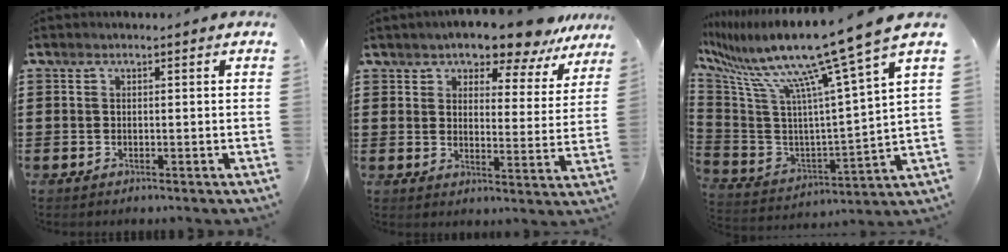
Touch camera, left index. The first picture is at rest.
{"total": 6.8, "force": [6.3, 1.0, 2.1], "torque": [-0.053, -0.037, 0.108]}
{"total": 14.7, "force": [11.2, -0.2, 9.5], "torque": [-0.215, -0.077, 0.171]}